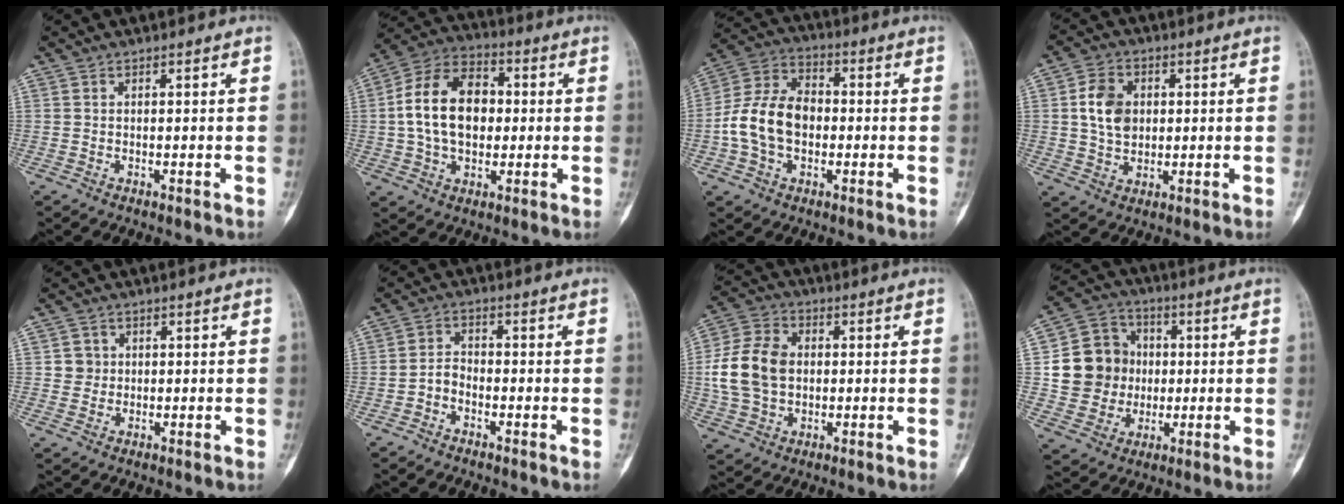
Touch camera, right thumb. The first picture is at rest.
{"total": 15.3, "force": [0.7, 10.4, 11.2], "torque": [-0.181, 0.025, 0.006]}
{"total": 13.2, "force": [-1.6, 9.3, 9.2], "torque": [-0.165, 0.037, -0.036]}
{"total": 8.0, "force": [1.2, 6.1, 5.0], "torque": [-0.071, -0.001, 0.020]}
{"total": 2.7, "force": [0.5, 2.6, 0.3], "torque": [0.013, 0.003, 0.006]}
{"total": 3.0, "force": [-1.6, 2.1, 1.5], "torque": [-0.020, 0.018, -0.036]}
{"total": 13.2, "force": [0.4, 9.7, 8.9], "torque": [-0.160, 0.017, 0.006]}
{"total": 13.6, "force": [0.7, 12.5, 5.2], "torque": [-0.061, 0.020, 0.020]}